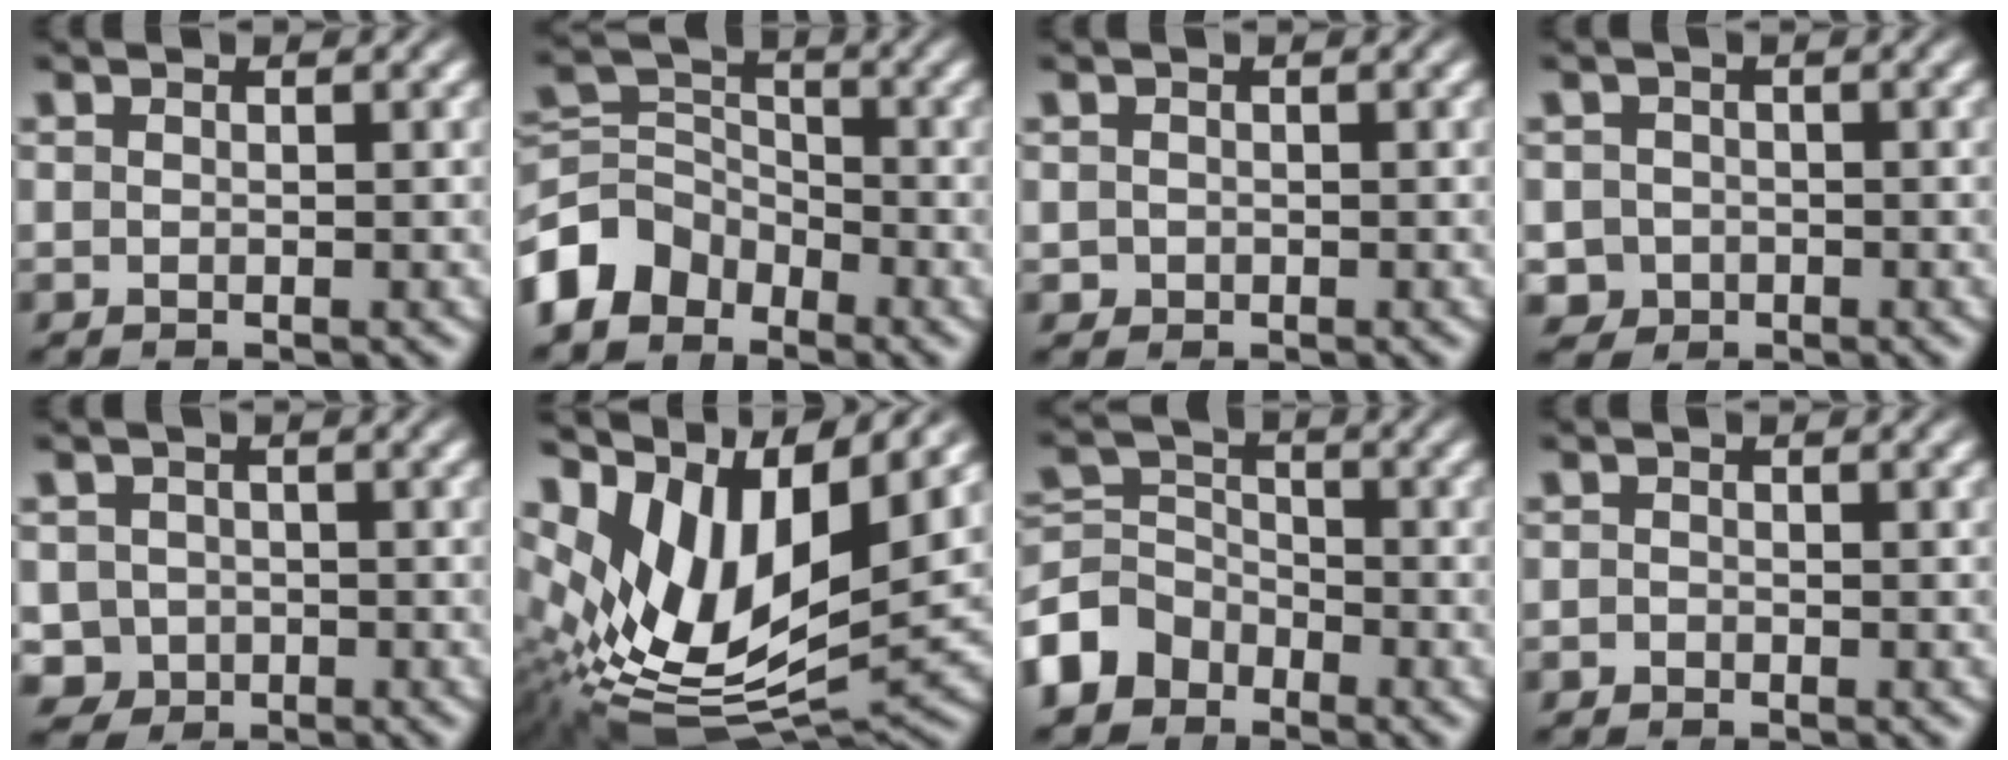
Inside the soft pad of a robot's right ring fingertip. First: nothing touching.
{"total": 8.0, "force": [-2.4, 6.9, 3.2], "torque": [-0.077, -0.030, -0.041]}
{"total": 1.7, "force": [-0.5, 1.6, 0.2], "torque": [-0.010, -0.016, 0.001]}
{"total": 5.3, "force": [-2.5, 4.6, 1.1], "torque": [-0.027, -0.033, -0.030]}
{"total": 7.1, "force": [-2.7, 6.3, 1.9], "torque": [-0.047, -0.040, -0.032]}
{"total": 14.8, "force": [1.1, 10.1, 10.8], "torque": [-0.228, -0.041, 0.032]}
{"total": 5.8, "force": [-2.4, 5.0, 1.9], "torque": [-0.047, -0.026, -0.034]}
{"total": 1.0, "force": [-0.9, 0.3, -0.3], "torque": [0.012, -0.005, -0.013]}